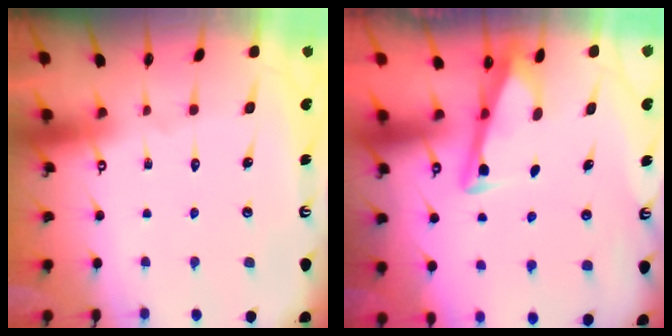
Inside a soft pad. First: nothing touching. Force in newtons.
{"total": 3.3, "press": 3.3, "slide": 0.4}